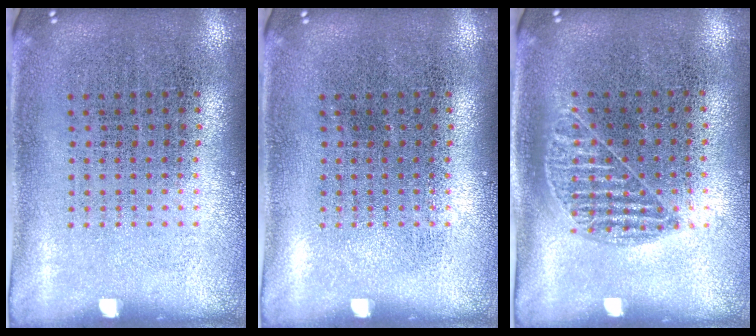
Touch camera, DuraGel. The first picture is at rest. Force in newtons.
{"total": 0.0}
{"total": 1.0, "press": 0.8, "slide": 0.5}